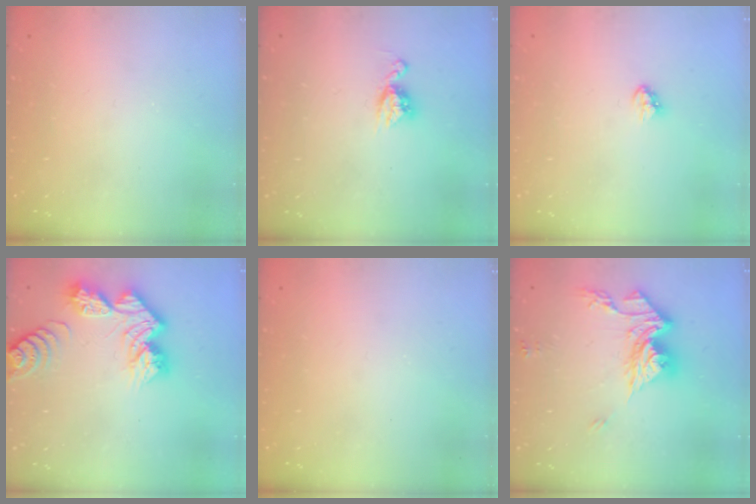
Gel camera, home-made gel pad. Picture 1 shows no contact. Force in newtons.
{"total": 7.7, "press": 7.7, "slide": 0.6}
{"total": 3.4, "press": 3.4, "slide": 0.5}
{"total": 13.0, "press": 13.0, "slide": 1.1}
{"total": 0.0}
{"total": 14.7, "press": 14.6, "slide": 1.5}